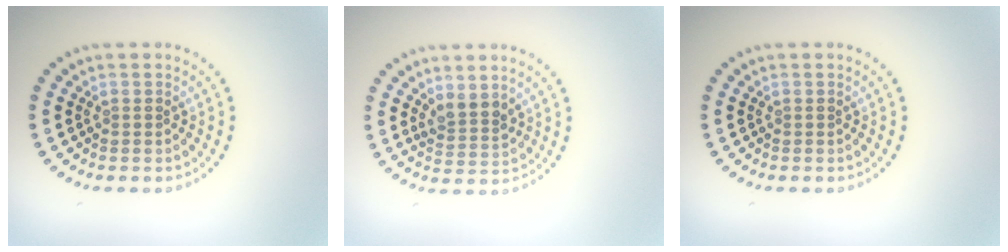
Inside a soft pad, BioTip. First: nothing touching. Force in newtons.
{"total": 2.2, "press": 1.8, "slide": 1.2}
{"total": 0.0}